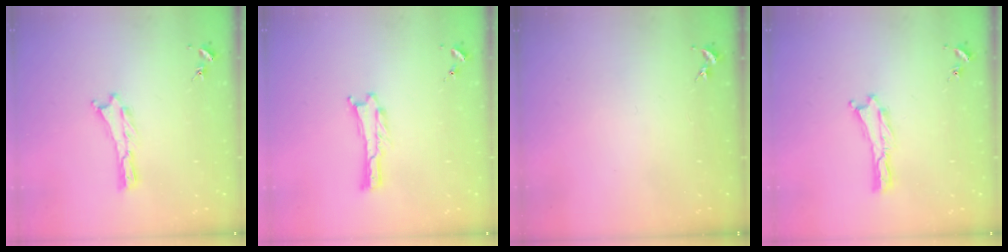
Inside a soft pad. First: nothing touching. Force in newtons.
{"total": 0.0}
{"total": 0.0}
{"total": 0.0}